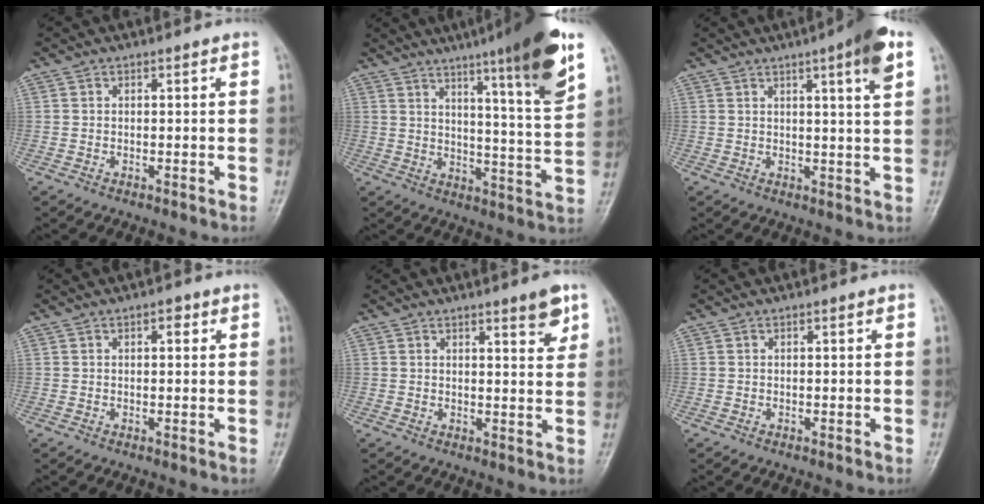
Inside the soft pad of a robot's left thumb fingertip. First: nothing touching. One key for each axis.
{"total": 18.1, "fx": 10.6, "fy": 1.4, "fz": 14.6, "tx": -0.196, "ty": -0.052, "tz": 0.149}
{"total": 7.8, "fx": 3.8, "fy": 0.6, "fz": 6.7, "tx": -0.093, "ty": -0.012, "tz": 0.049}
{"total": 1.8, "fx": 0.8, "fy": 0.9, "fz": 1.4, "tx": -0.012, "ty": 0.001, "tz": 0.008}
{"total": 4.6, "fx": 2.8, "fy": 1.0, "fz": 3.5, "tx": -0.039, "ty": -0.018, "tz": 0.037}
{"total": 0.0}